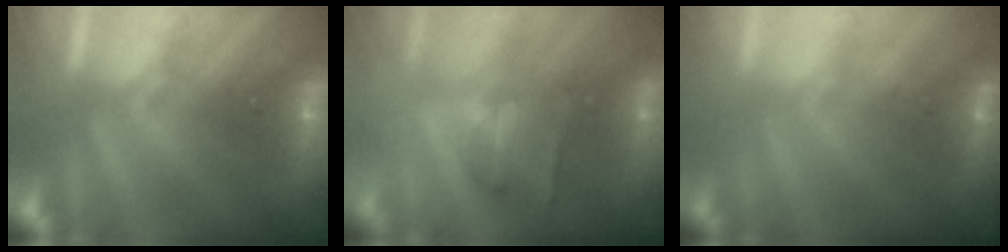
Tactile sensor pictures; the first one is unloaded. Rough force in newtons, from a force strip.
{"total": 3.1}
{"total": 1.8}